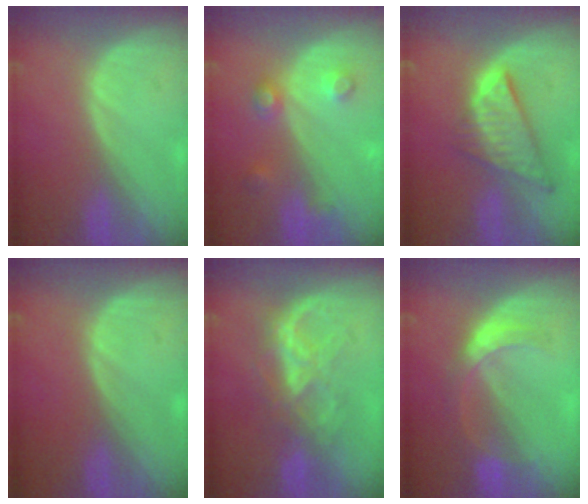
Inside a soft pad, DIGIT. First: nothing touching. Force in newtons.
{"total": 3.9, "press": 3.9, "slide": 0.1}
{"total": 8.6, "press": 7.3, "slide": 4.5}
{"total": 0.0}
{"total": 6.4, "press": 6.3, "slide": 0.7}
{"total": 5.6, "press": 5.2, "slide": 2.1}